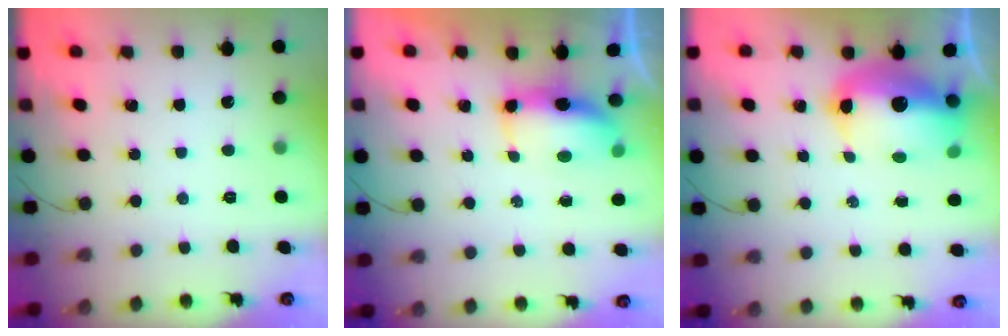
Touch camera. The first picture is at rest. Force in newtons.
{"total": 8.5, "press": 8.5, "slide": 0.6}
{"total": 12.5, "press": 12.2, "slide": 2.7}